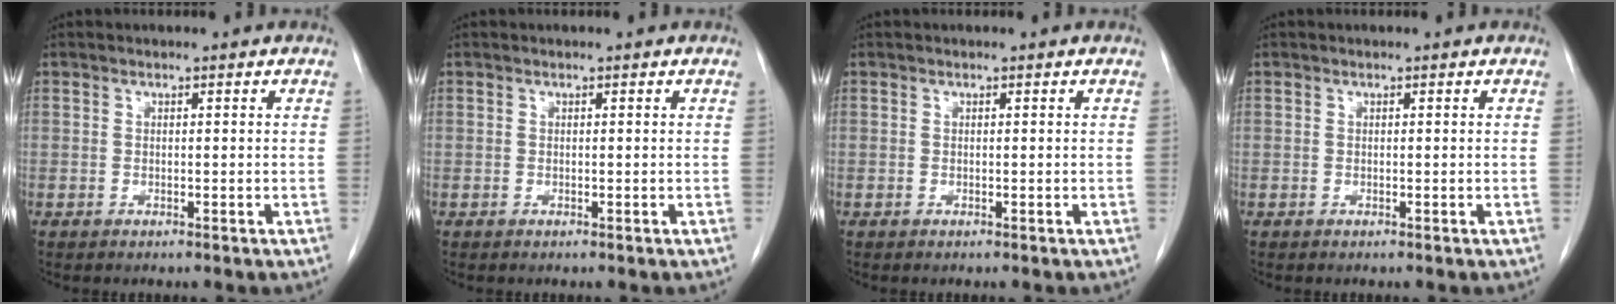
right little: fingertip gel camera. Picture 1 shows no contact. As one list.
[{"total": 0.0}, {"total": 0.0}, {"total": 0.0}]